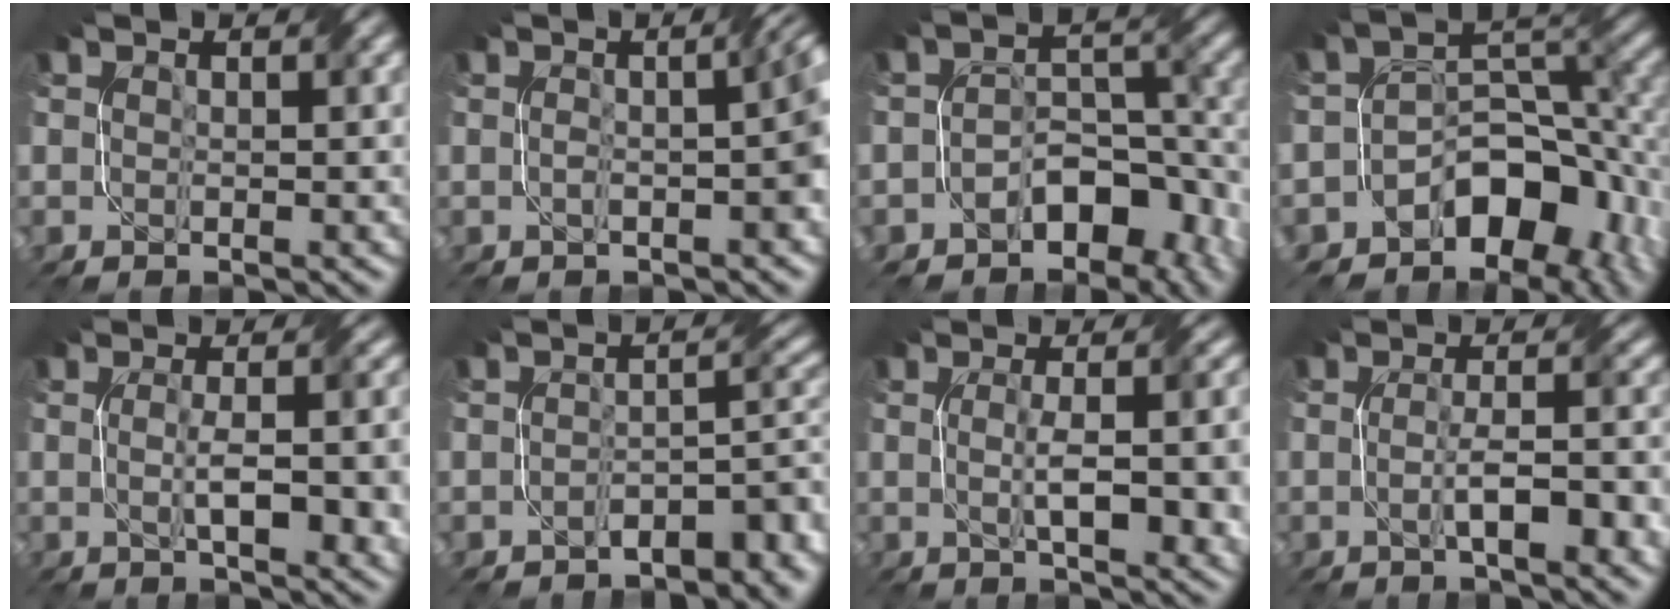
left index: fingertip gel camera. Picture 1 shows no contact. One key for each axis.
{"total": 4.8, "fx": -0.5, "fy": 1.4, "fz": 4.5, "tx": -0.053, "ty": 0.009, "tz": -0.006}
{"total": 6.4, "fx": -3.3, "fy": 3.7, "fz": 4.0, "tx": -0.044, "ty": 0.001, "tz": -0.056}
{"total": 9.4, "fx": -5.1, "fy": 5.7, "fz": 5.5, "tx": -0.062, "ty": -0.008, "tz": -0.082}
{"total": 7.3, "fx": -0.7, "fy": 2.1, "fz": 6.9, "tx": -0.090, "ty": -0.004, "tz": -0.004}
{"total": 4.6, "fx": -2.9, "fy": 1.8, "fz": 3.0, "tx": -0.039, "ty": 0.003, "tz": -0.047}
{"total": 8.0, "fx": -0.6, "fy": 2.4, "fz": 7.6, "tx": -0.095, "ty": -0.001, "tz": -0.003}
{"total": 5.8, "fx": -1.2, "fy": 1.2, "fz": 5.6, "tx": -0.087, "ty": 0.000, "tz": -0.019}